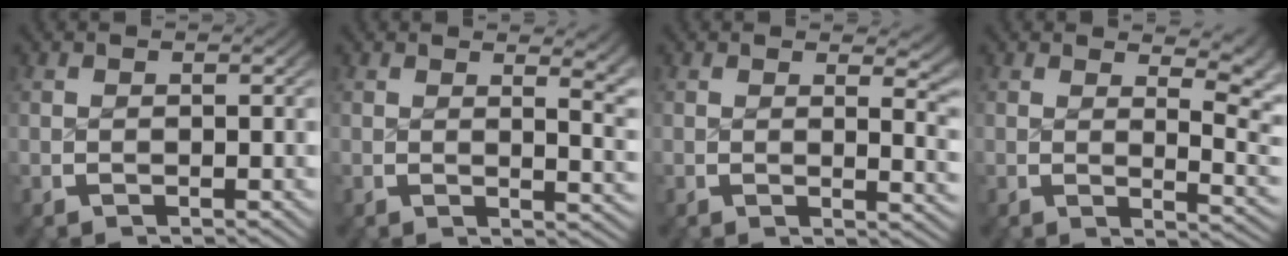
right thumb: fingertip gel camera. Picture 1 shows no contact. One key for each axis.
{"total": 3.5, "fx": 1.6, "fy": 1.1, "fz": 3.0, "tx": -0.021, "ty": -0.008, "tz": 0.022}
{"total": 3.1, "fx": 1.6, "fy": 1.0, "fz": 2.4, "tx": -0.012, "ty": -0.008, "tz": 0.020}
{"total": 4.2, "fx": 1.3, "fy": 1.8, "fz": 3.6, "tx": -0.018, "ty": -0.007, "tz": 0.023}